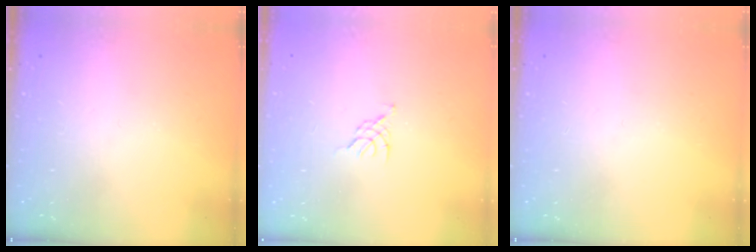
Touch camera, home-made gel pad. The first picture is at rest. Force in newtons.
{"total": 0.8, "press": 0.7, "slide": 0.3}
{"total": 0.0}